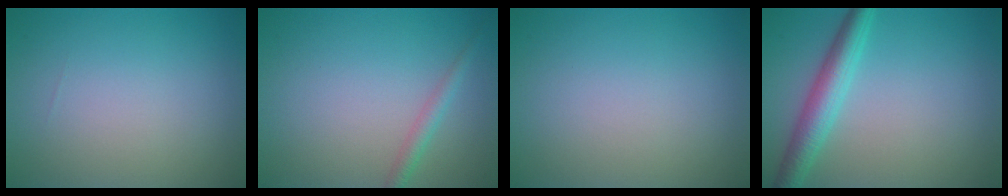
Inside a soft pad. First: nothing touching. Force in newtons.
{"total": 1.5, "press": 1.5, "slide": 0.1}
{"total": 0.0}
{"total": 4.0, "press": 4.0, "slide": 0.1}